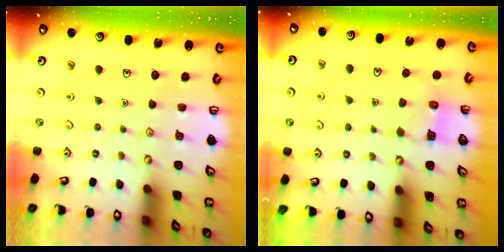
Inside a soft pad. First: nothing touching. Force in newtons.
{"total": 3.4, "press": 3.4, "slide": 0.2}